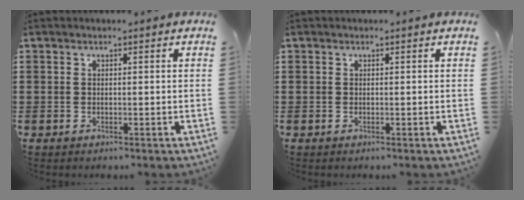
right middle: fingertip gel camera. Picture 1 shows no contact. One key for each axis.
{"total": 0.0}